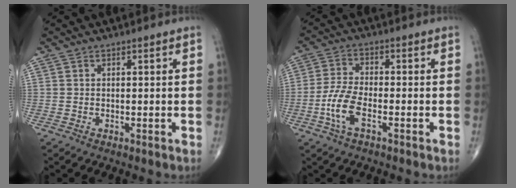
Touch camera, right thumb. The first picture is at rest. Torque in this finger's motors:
{"motor_torque": [2.08, 1.86, 0.79, -0.05, 0.25]}